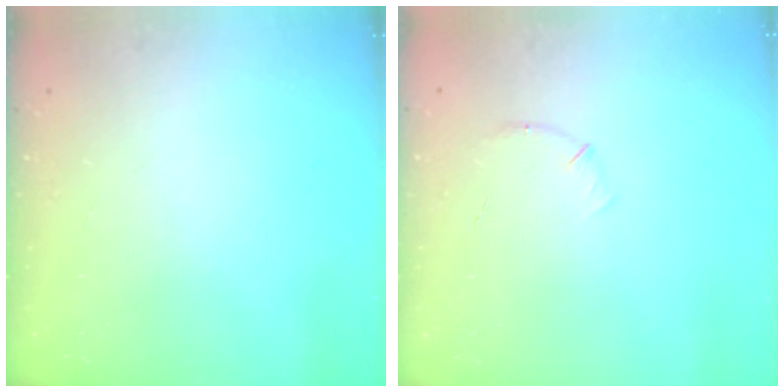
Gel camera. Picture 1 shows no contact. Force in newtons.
{"total": 5.5, "press": 5.2, "slide": 1.6}